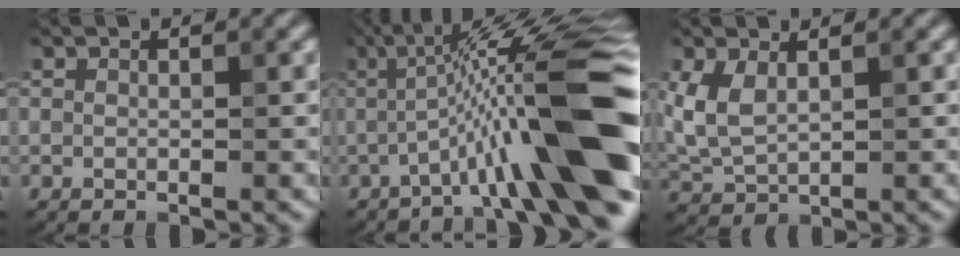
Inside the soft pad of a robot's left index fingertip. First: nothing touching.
{"total": 13.5, "force": [-2.6, 1.7, 13.2], "torque": [-0.199, 0.027, -0.045]}
{"total": 2.8, "force": [0.8, 1.5, 2.2], "torque": [-0.064, -0.003, 0.020]}